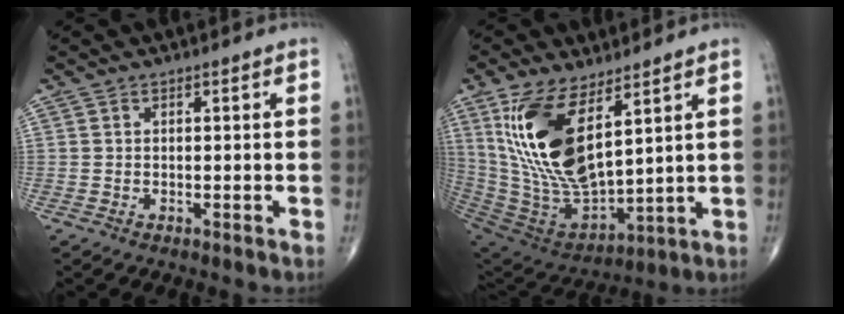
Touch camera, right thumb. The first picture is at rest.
{"total": 20.1, "force": [8.0, 8.5, 16.4], "torque": [-0.323, -0.045, 0.172]}